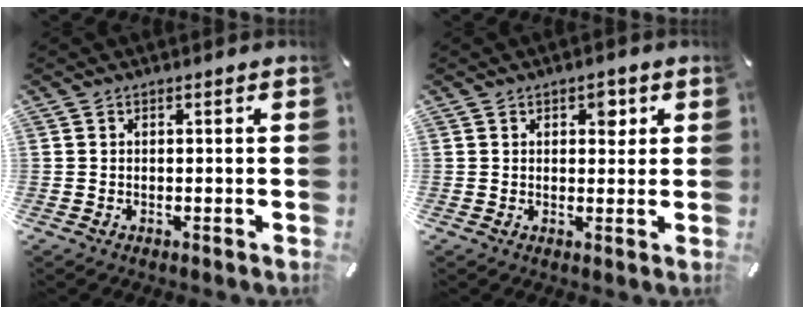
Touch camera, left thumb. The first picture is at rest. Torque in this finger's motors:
{"motor_torque": [0.36, 0.36, 0.17, -0.43, 0.09]}